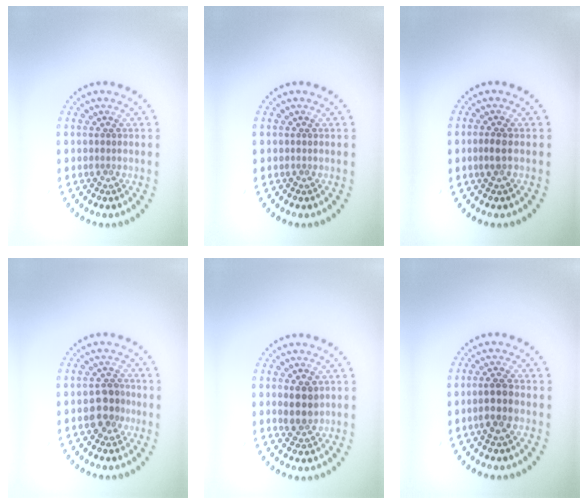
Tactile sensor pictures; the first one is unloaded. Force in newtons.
{"total": 0.0}
{"total": 1.4, "press": 1.3, "slide": 0.5}
{"total": 2.7, "press": 2.6, "slide": 0.9}
{"total": 2.6, "press": 2.4, "slide": 0.8}
{"total": 2.7, "press": 2.5, "slide": 0.9}